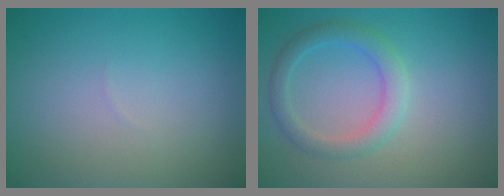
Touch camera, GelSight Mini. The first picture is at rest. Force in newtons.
{"total": 2.8, "press": 2.8, "slide": 0.1}